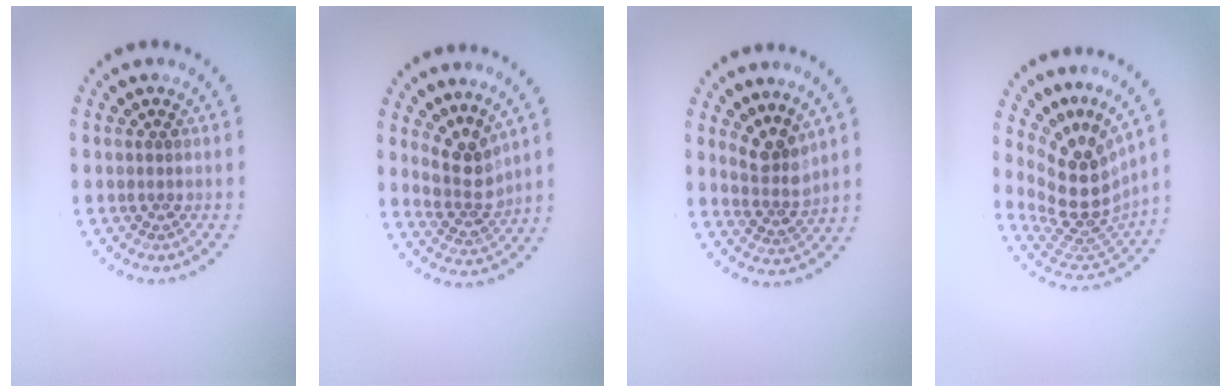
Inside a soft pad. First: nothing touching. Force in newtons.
{"total": 2.9, "press": 2.4, "slide": 1.7}
{"total": 2.8, "press": 2.0, "slide": 2.0}
{"total": 5.2, "press": 3.8, "slide": 3.6}